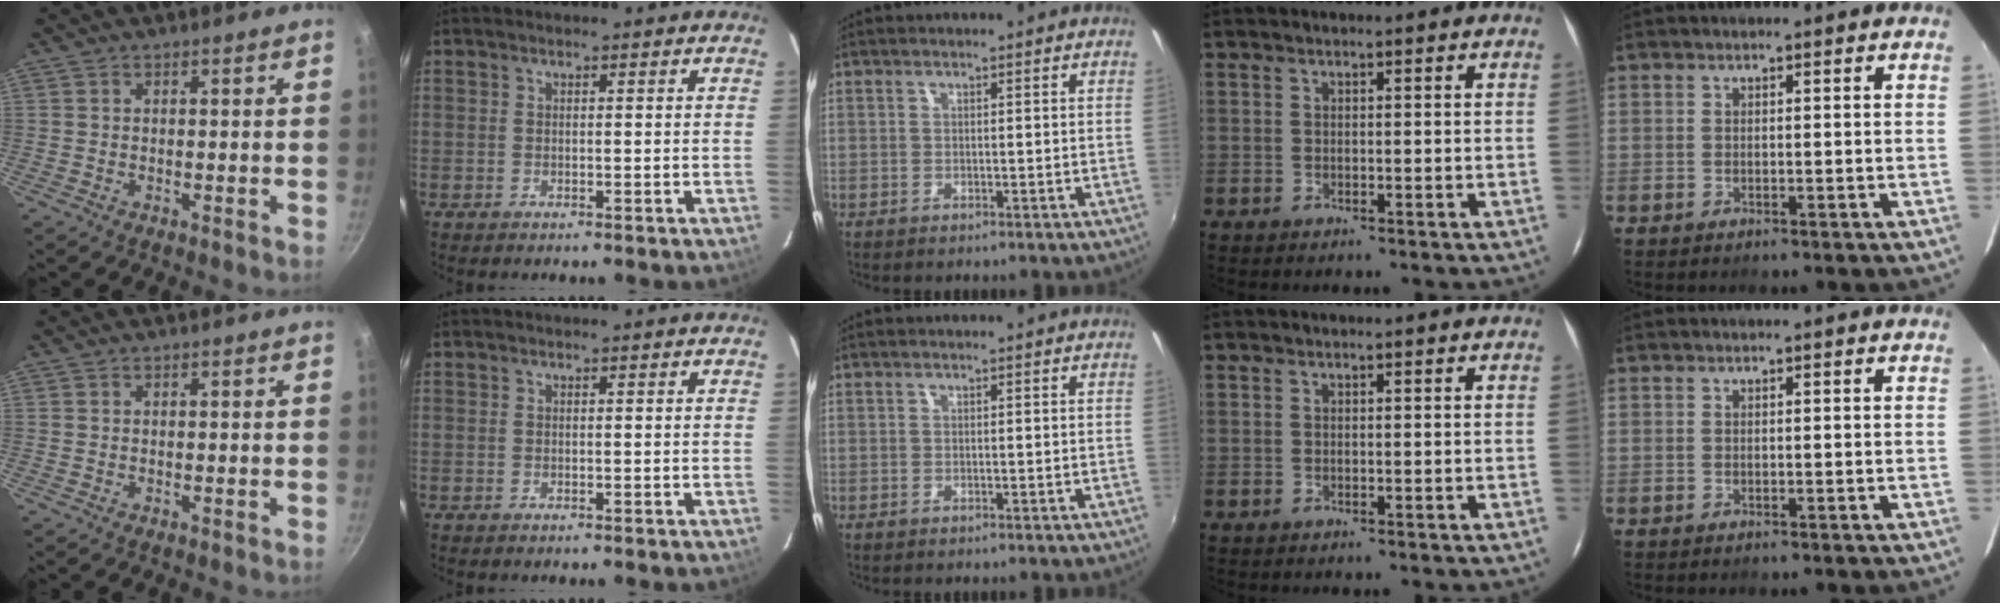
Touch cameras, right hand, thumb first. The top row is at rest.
{}